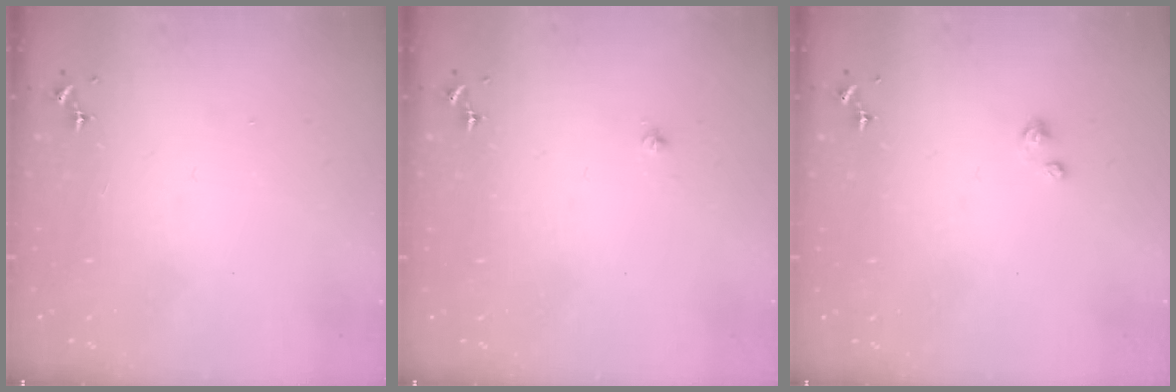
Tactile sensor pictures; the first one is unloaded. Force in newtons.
{"total": 2.1, "press": 2.1, "slide": 0.3}
{"total": 3.2, "press": 3.2, "slide": 0.4}